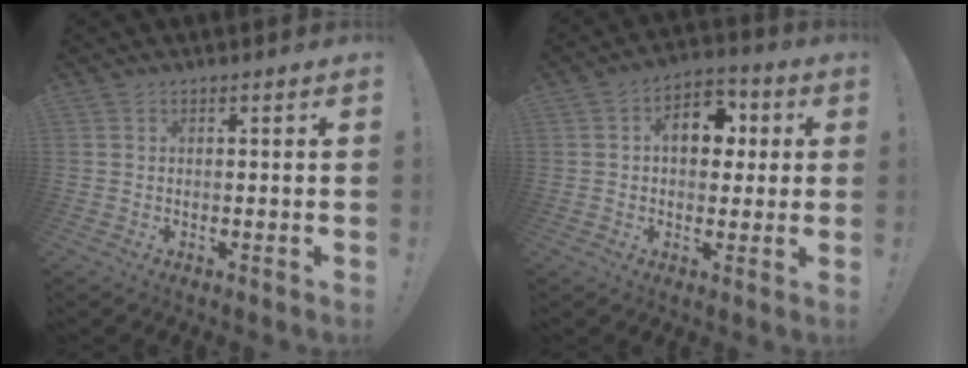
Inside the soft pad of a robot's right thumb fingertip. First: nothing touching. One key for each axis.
{"total": 10.6, "fx": 2.4, "fy": 7.4, "fz": 7.3, "tx": -0.094, "ty": 0.005, "tz": 0.042}